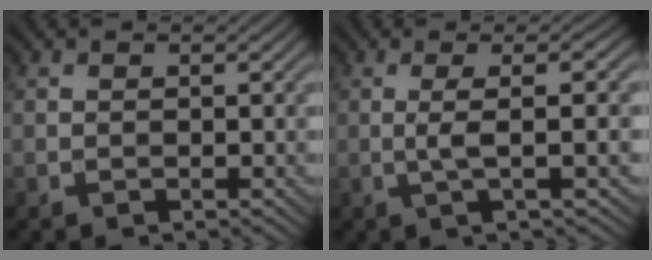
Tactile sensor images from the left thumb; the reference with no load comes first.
{"total": 5.1, "force": [-0.1, 0.8, 5.0], "torque": [-0.084, 0.010, -0.006]}